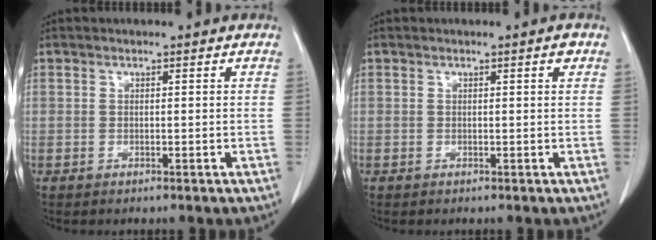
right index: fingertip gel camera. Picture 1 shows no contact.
{"total": 1.3, "force": [0.7, 0.1, 1.1], "torque": [-0.018, -0.003, 0.009]}